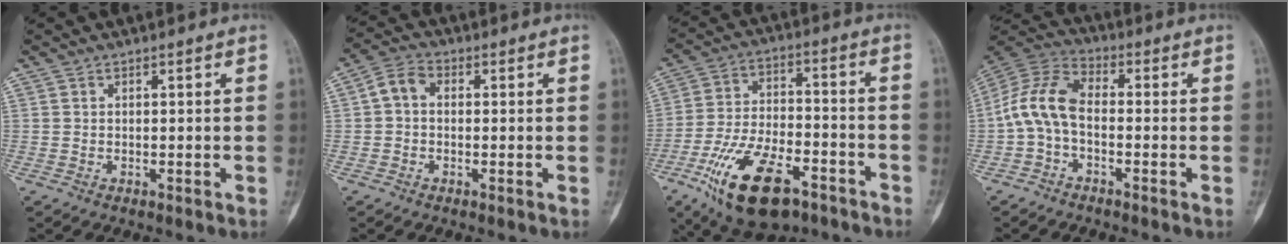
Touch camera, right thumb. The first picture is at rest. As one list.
[{"total": 4.5, "force": [0.2, 3.4, 3.0], "torque": [-0.050, 0.013, -0.008]}, {"total": 18.8, "force": [-10.1, 8.8, 13.2], "torque": [-0.241, 0.048, -0.166]}, {"total": 9.6, "force": [-1.6, 5.6, 7.7], "torque": [-0.156, 0.032, -0.046]}]